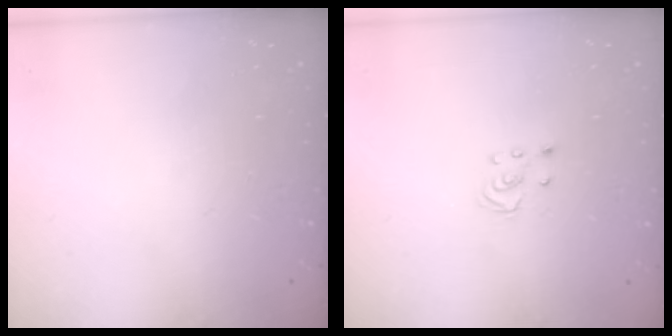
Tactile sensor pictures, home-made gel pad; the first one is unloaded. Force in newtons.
{"total": 2.5, "press": 2.5, "slide": 0.2}